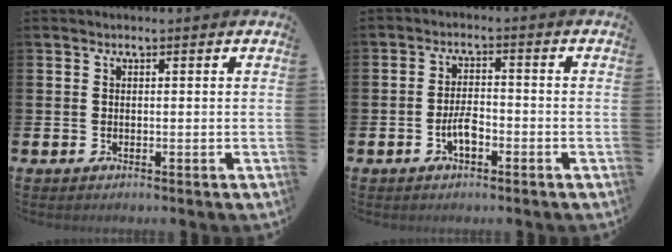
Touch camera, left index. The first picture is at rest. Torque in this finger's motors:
{"motor_torque": [0.51, 0.13, 0.07, 0.10]}